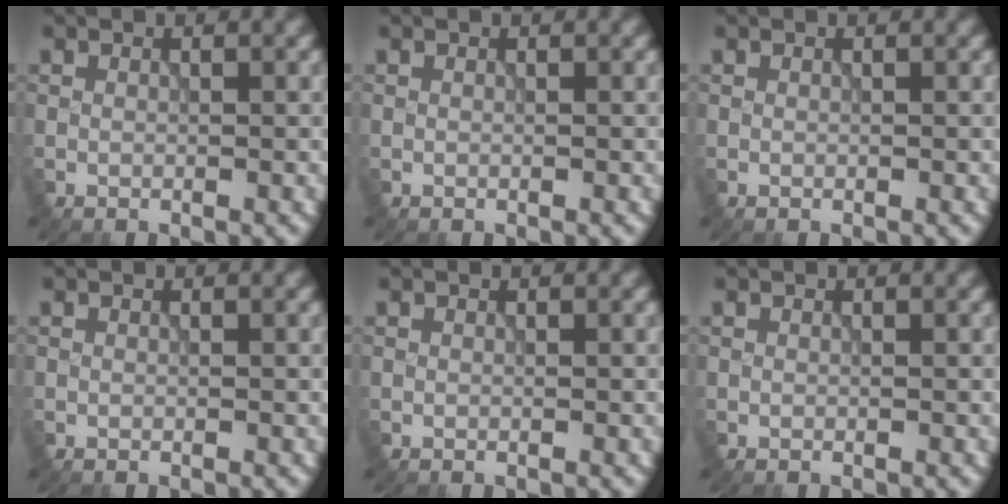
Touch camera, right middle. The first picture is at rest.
{"total": 0.0}
{"total": 0.0}
{"total": 0.0}
{"total": 0.0}
{"total": 0.0}